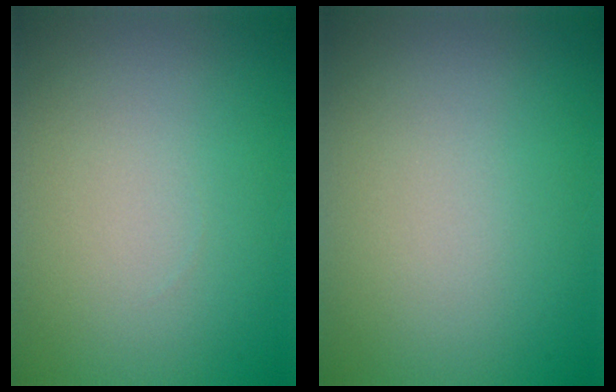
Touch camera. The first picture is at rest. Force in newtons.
{"total": 0.0}